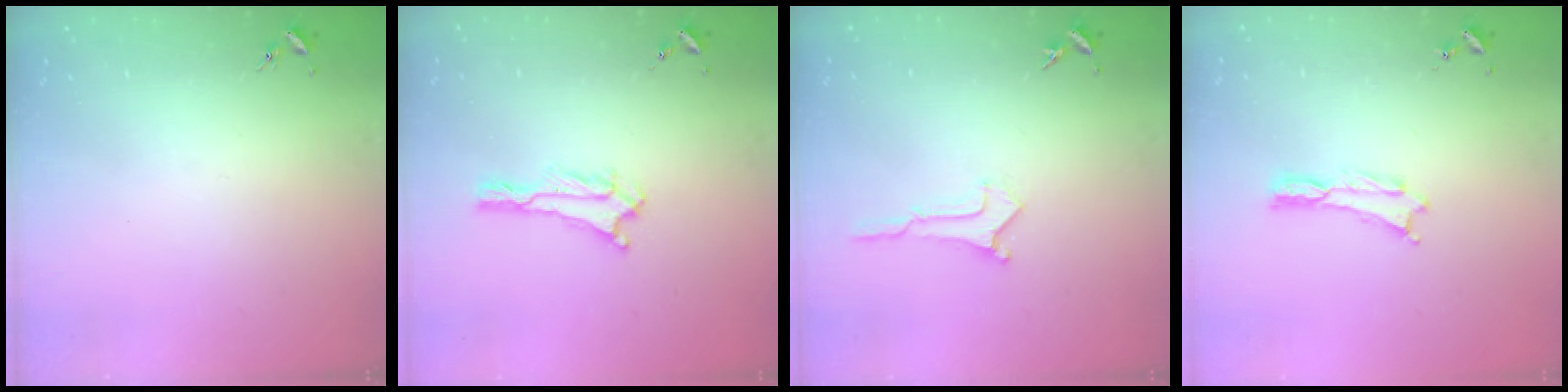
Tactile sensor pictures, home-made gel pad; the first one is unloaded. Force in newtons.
{"total": 0.6, "press": 0.6, "slide": 0.1}
{"total": 0.0}
{"total": 0.0}